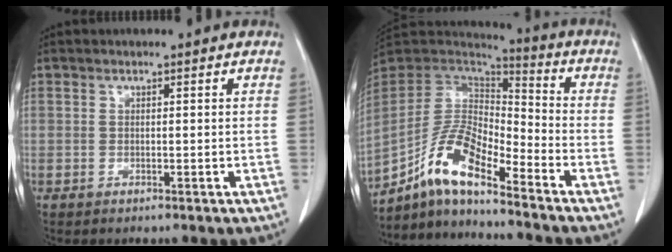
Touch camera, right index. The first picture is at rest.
{"total": 11.9, "force": [-8.1, 2.7, 8.2], "torque": [-0.173, 0.022, -0.152]}